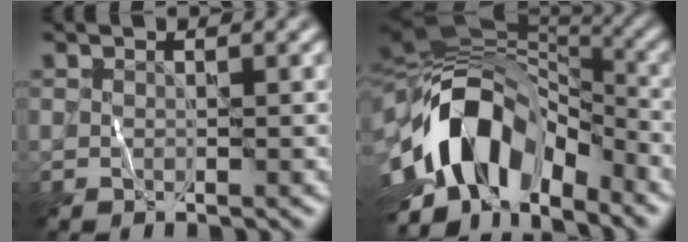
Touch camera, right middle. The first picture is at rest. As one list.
[{"total": 13.6, "force": [-4.6, 7.9, 10.0], "torque": [-0.169, 0.015, -0.091]}]